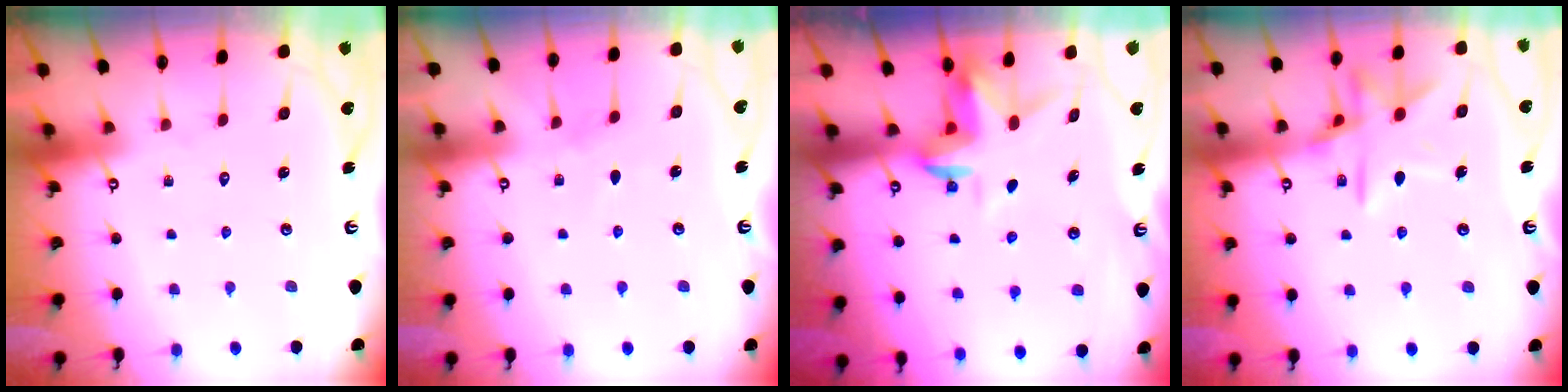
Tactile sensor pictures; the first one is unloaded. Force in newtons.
{"total": 4.0, "press": 3.9, "slide": 0.4}
{"total": 3.3, "press": 3.2, "slide": 0.4}
{"total": 13.8, "press": 13.7, "slide": 1.0}